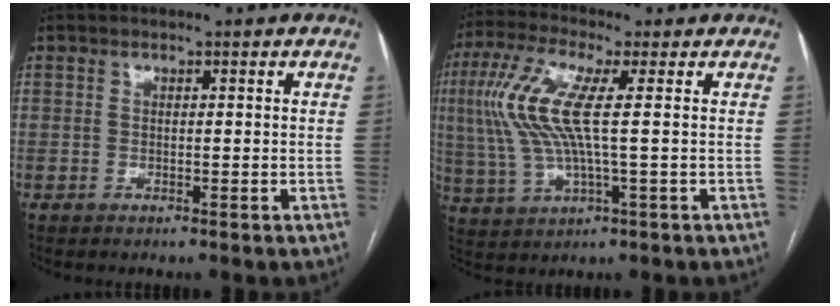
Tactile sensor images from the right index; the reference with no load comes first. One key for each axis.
{"total": 11.0, "fx": 1.7, "fy": 2.1, "fz": 10.7, "tx": -0.256, "ty": 0.016, "tz": 0.031}